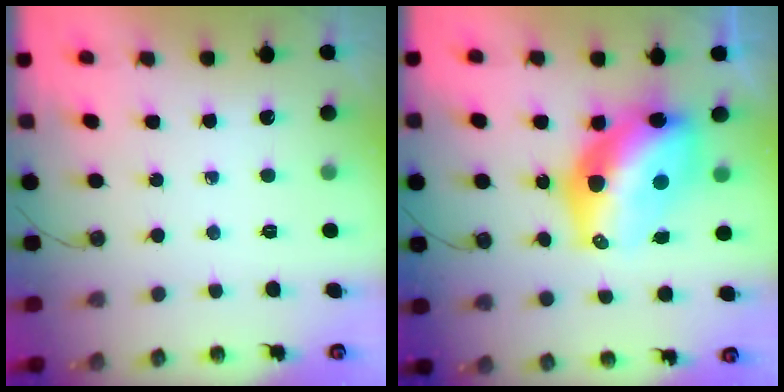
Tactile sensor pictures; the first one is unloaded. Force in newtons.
{"total": 16.2, "press": 16.1, "slide": 1.5}